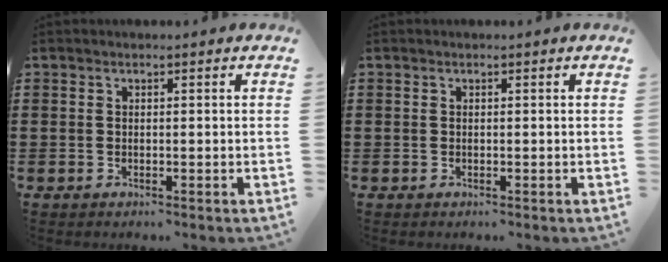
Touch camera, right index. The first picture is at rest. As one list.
[{"total": 0.0}]